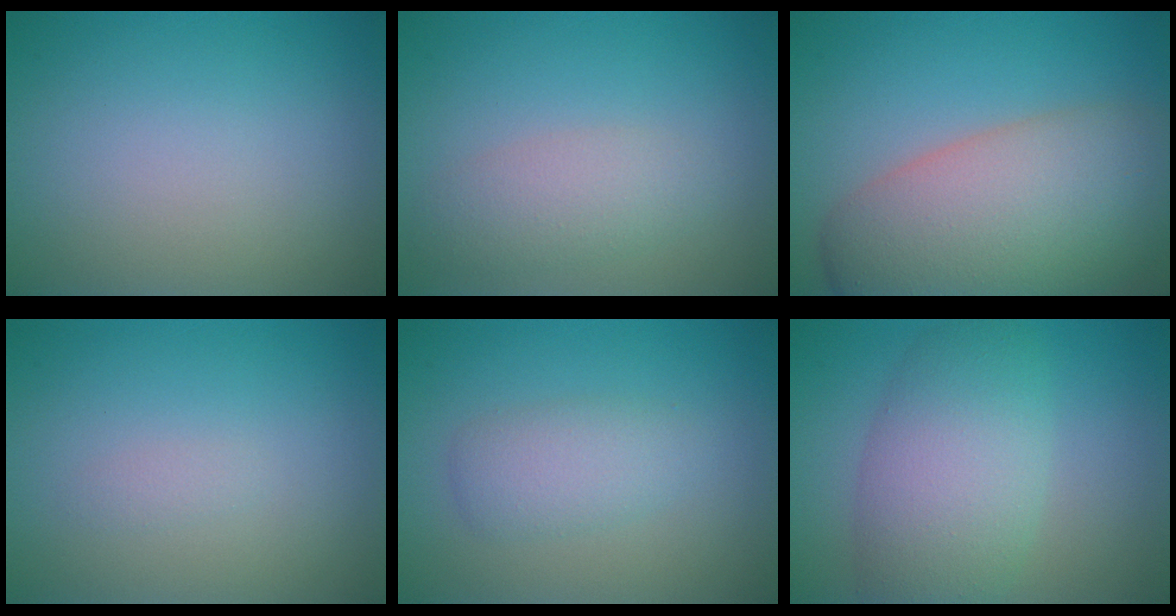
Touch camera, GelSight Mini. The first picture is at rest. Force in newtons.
{"total": 2.9, "press": 2.9, "slide": 0.1}
{"total": 11.3, "press": 11.3, "slide": 0.8}
{"total": 0.6, "press": 0.6, "slide": 0.0}
{"total": 2.6, "press": 2.6, "slide": 0.1}
{"total": 7.0, "press": 7.0, "slide": 0.2}